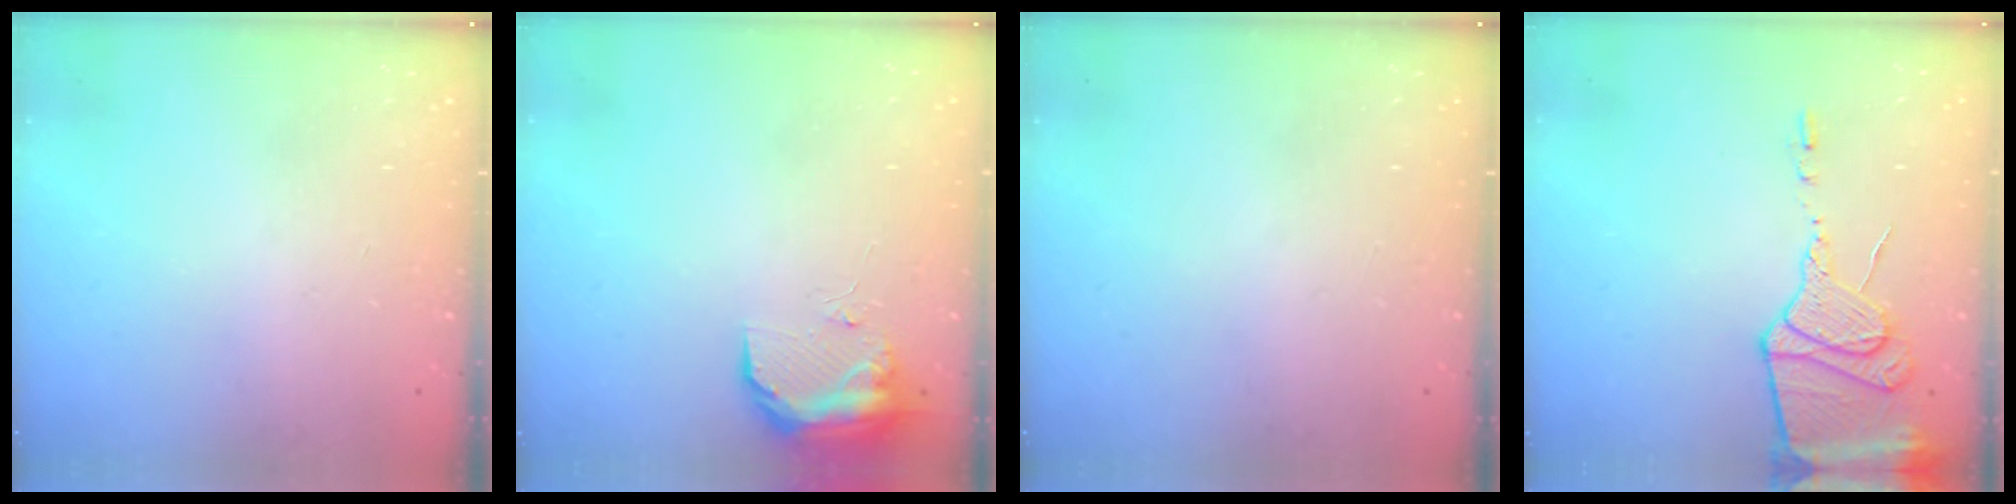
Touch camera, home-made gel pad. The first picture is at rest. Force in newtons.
{"total": 17.0, "press": 11.4, "slide": 12.7}
{"total": 0.0}
{"total": 13.7, "press": 13.7, "slide": 1.2}